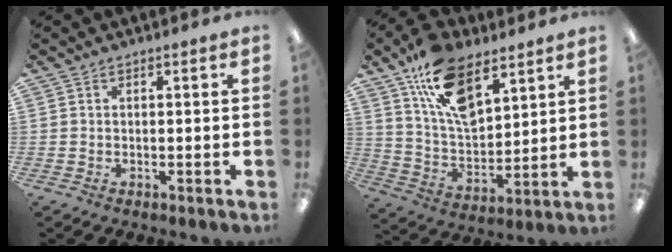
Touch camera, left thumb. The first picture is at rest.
{"total": 16.5, "force": [10.0, 8.3, 10.1], "torque": [-0.183, -0.037, 0.184]}